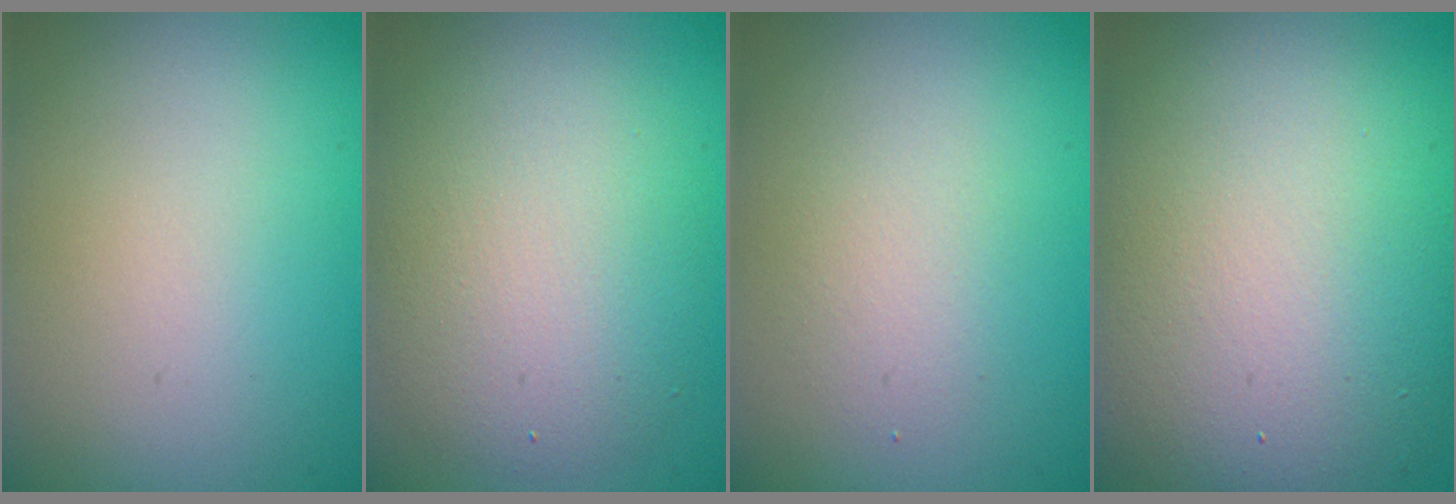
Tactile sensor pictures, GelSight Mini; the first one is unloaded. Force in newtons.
{"total": 5.6, "press": 5.6, "slide": 0.6}
{"total": 1.7, "press": 1.7, "slide": 0.2}
{"total": 12.3, "press": 12.3, "slide": 0.9}